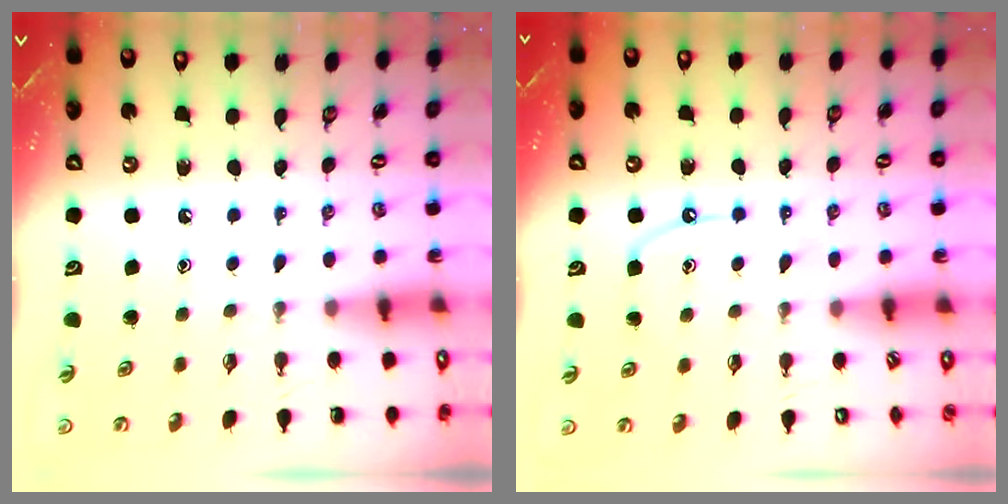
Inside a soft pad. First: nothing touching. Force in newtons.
{"total": 7.2, "press": 7.2, "slide": 0.8}